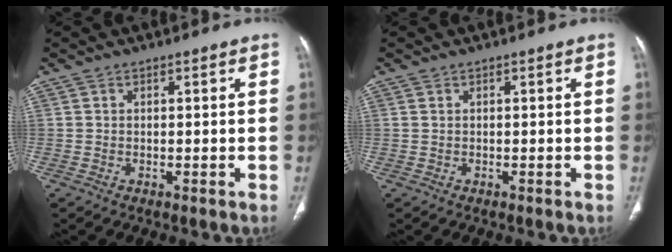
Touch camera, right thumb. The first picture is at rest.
{"total": 0.0}